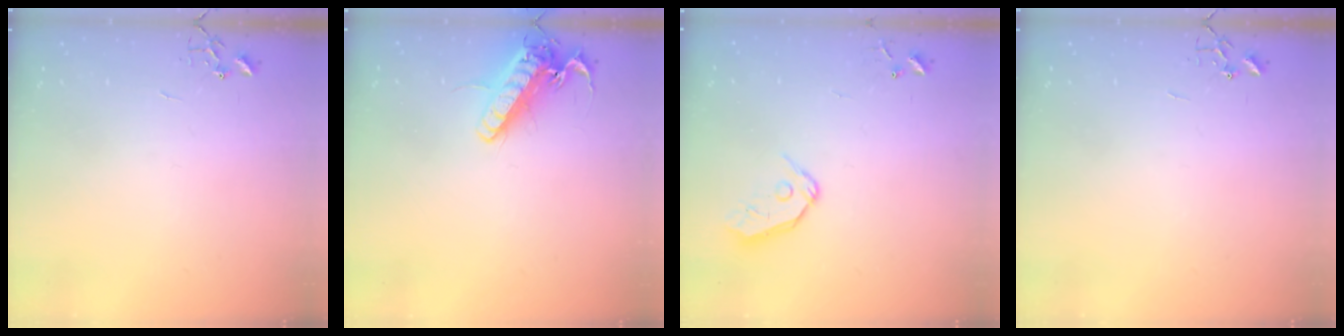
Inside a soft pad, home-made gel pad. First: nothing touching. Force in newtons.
{"total": 16.2, "press": 16.0, "slide": 2.5}
{"total": 8.7, "press": 8.7, "slide": 1.0}
{"total": 0.0}